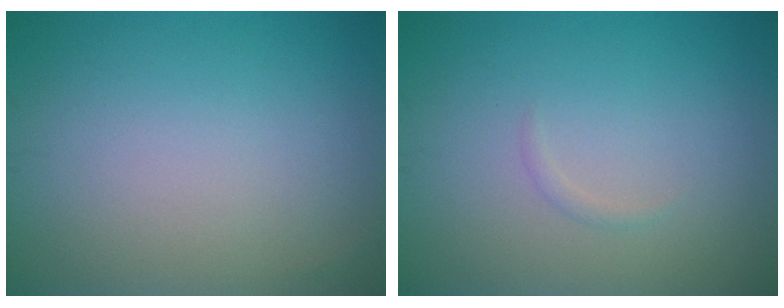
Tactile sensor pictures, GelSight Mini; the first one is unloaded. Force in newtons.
{"total": 0.6, "press": 0.6, "slide": 0.0}